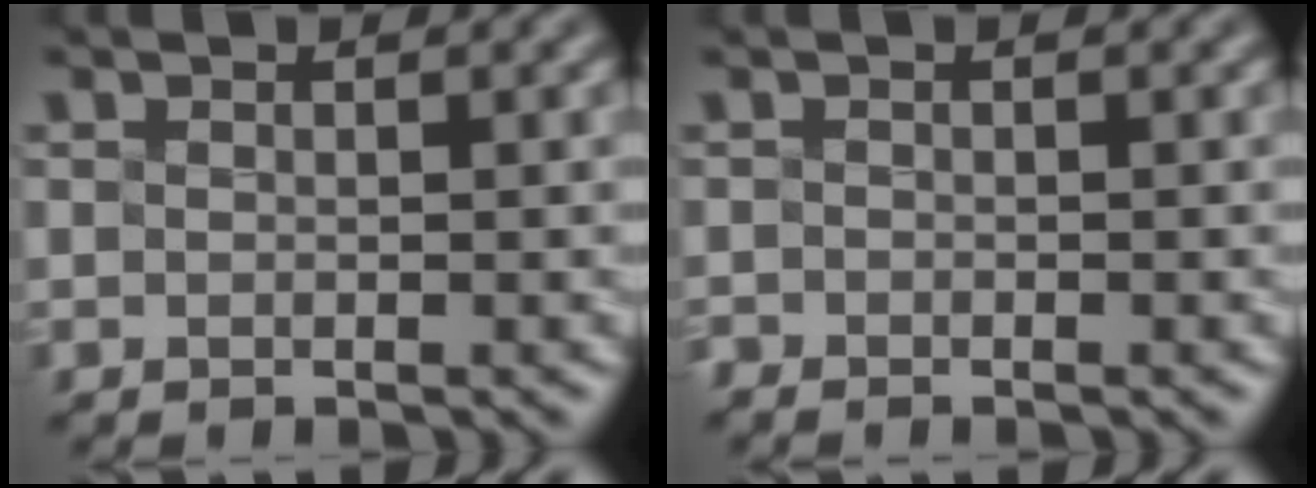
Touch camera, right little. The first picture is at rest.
{"total": 1.1, "force": [-1.0, -0.3, -0.2], "torque": [0.002, -0.012, -0.012]}